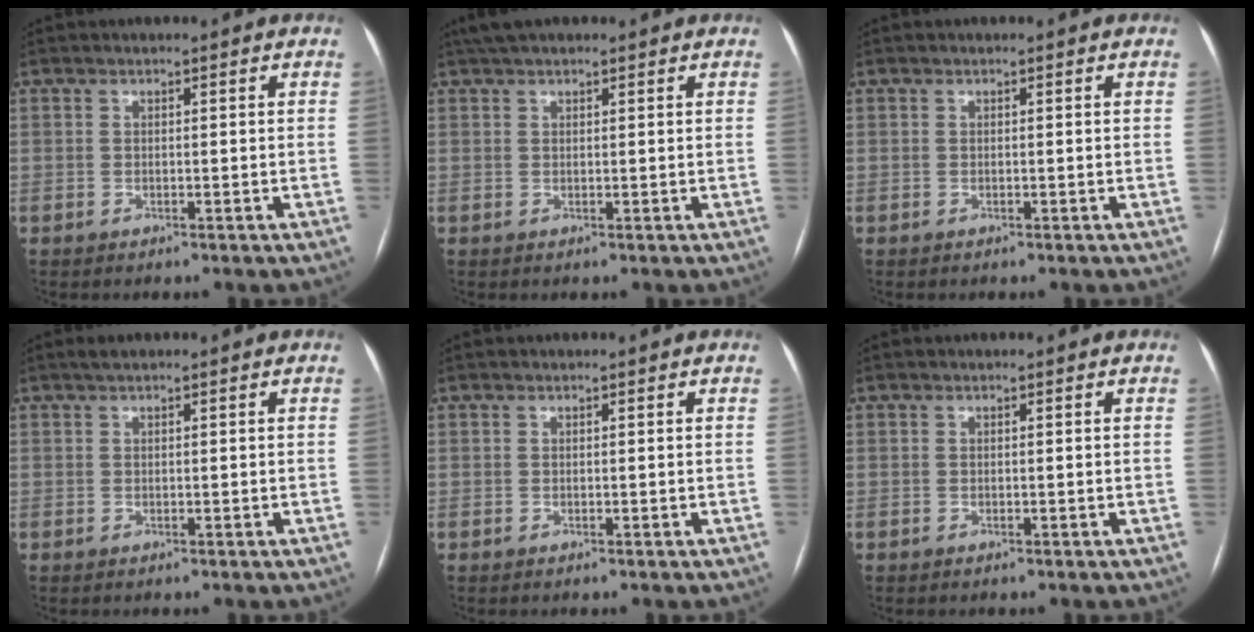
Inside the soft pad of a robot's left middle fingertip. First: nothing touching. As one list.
[{"total": 4.0, "force": [3.2, 1.1, 2.1], "torque": [-0.035, 0.034, 0.056]}, {"total": 0.0}, {"total": 1.0, "force": [0.7, 0.1, 0.6], "torque": [-0.014, 0.011, 0.014]}, {"total": 0.0}, {"total": 0.0}]